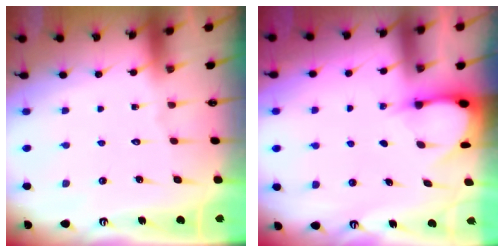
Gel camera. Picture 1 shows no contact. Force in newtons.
{"total": 3.1, "press": 3.1, "slide": 0.3}